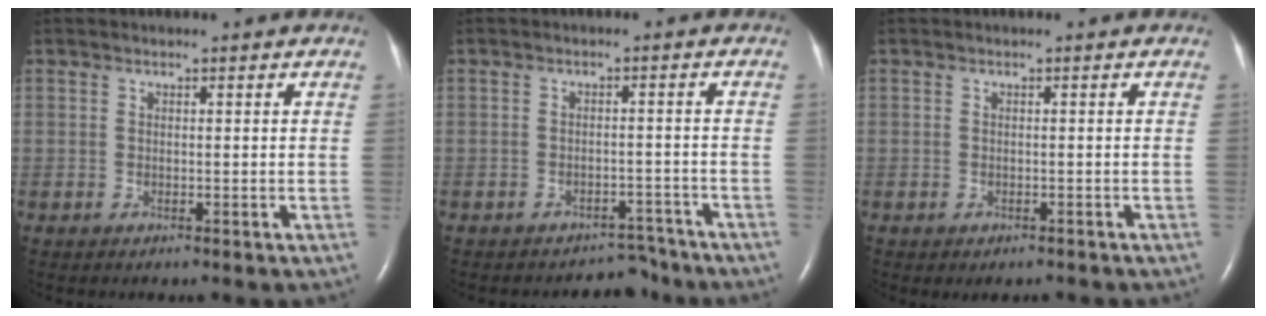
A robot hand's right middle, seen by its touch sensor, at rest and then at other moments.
{"total": 4.0, "force": [-3.7, 1.4, -0.6], "torque": [0.008, 0.015, -0.050]}
{"total": 1.4, "force": [-1.1, 0.7, 0.5], "torque": [-0.005, -0.001, -0.012]}